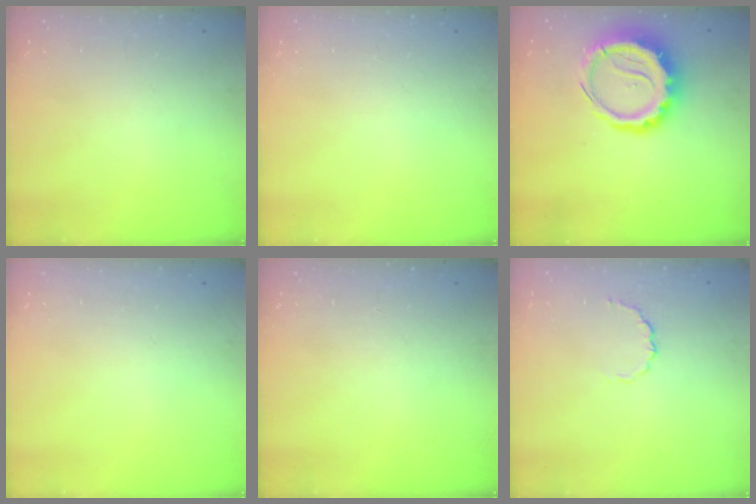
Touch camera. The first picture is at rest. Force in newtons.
{"total": 0.0}
{"total": 10.5, "press": 10.1, "slide": 2.8}
{"total": 0.0}
{"total": 0.0}
{"total": 3.7, "press": 3.5, "slide": 1.2}